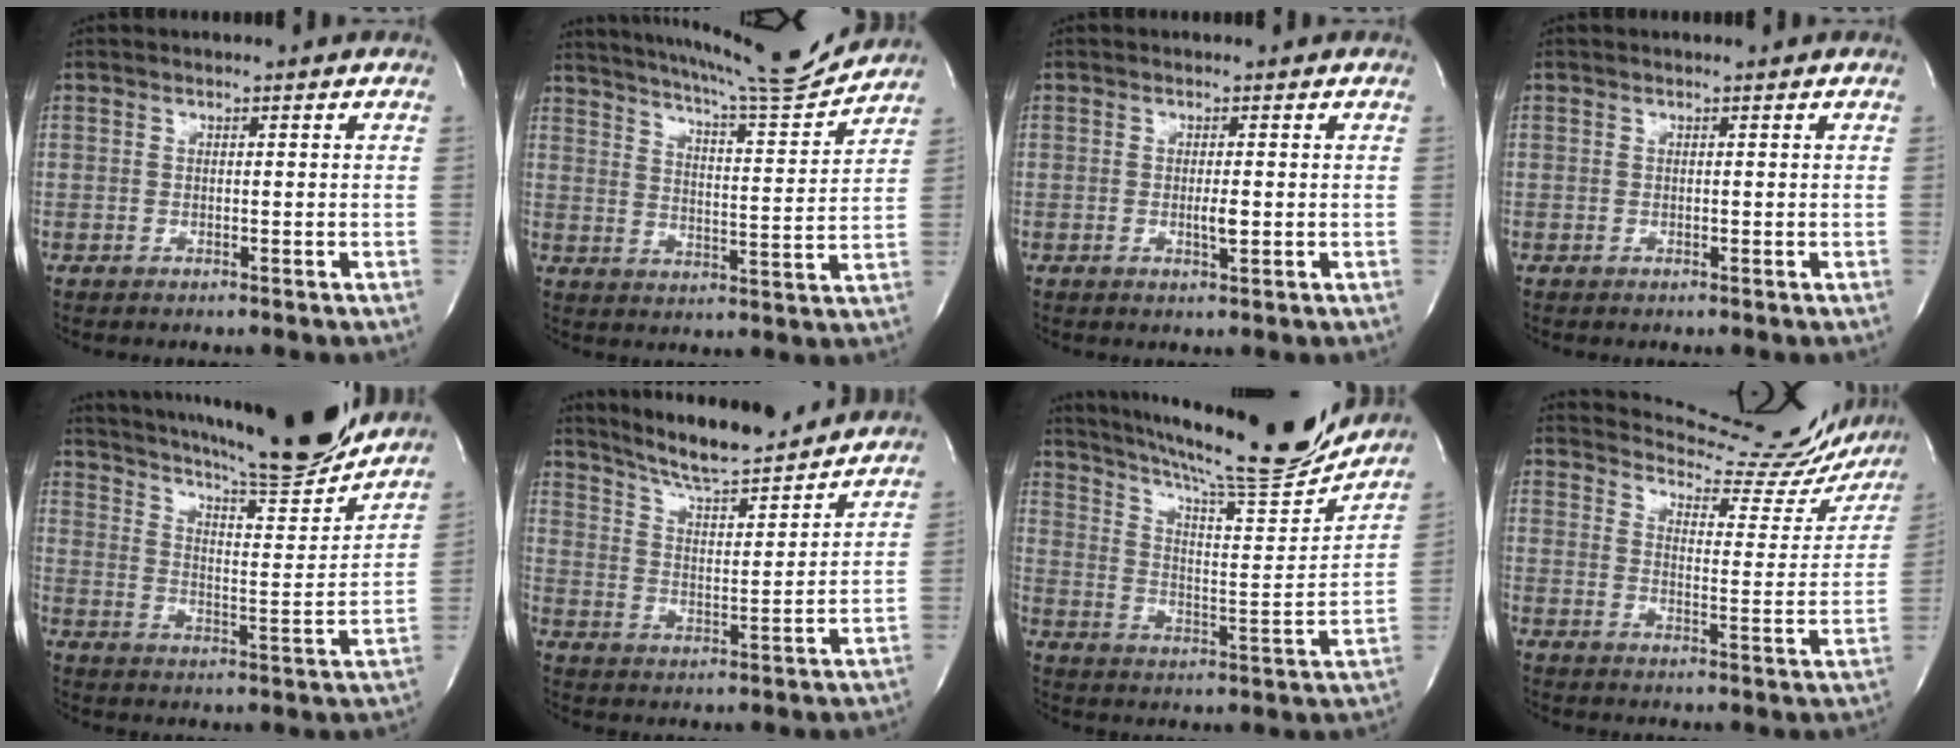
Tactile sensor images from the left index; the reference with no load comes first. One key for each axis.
{"total": 15.1, "fx": 14.2, "fy": -0.9, "fz": 5.2, "tx": -0.089, "ty": -0.041, "tz": 0.199}
{"total": 1.6, "fx": -0.5, "fy": 0.3, "fz": 1.5, "tx": -0.031, "ty": -0.007, "tz": -0.006}
{"total": 0.0}
{"total": 21.0, "fx": 18.5, "fy": 1.5, "fz": 9.8, "tx": -0.167, "ty": -0.036, "tz": 0.260}
{"total": 15.0, "fx": 13.7, "fy": 1.3, "fz": 5.8, "tx": -0.101, "ty": -0.005, "tz": 0.214}
{"total": 21.2, "fx": 18.9, "fy": 1.3, "fz": 9.6, "tx": -0.163, "ty": -0.036, "tz": 0.272}
{"total": 16.2, "fx": 16.0, "fy": 2.1, "fz": 1.7, "tx": -0.016, "ty": -0.079, "tz": 0.182}